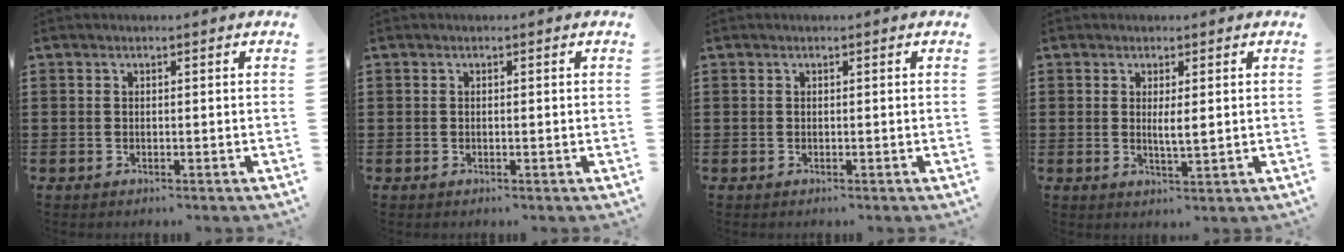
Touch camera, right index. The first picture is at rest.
{"total": 0.0}
{"total": 0.0}
{"total": 2.2, "force": [0.4, 0.3, 2.2], "torque": [-0.043, -0.002, 0.006]}